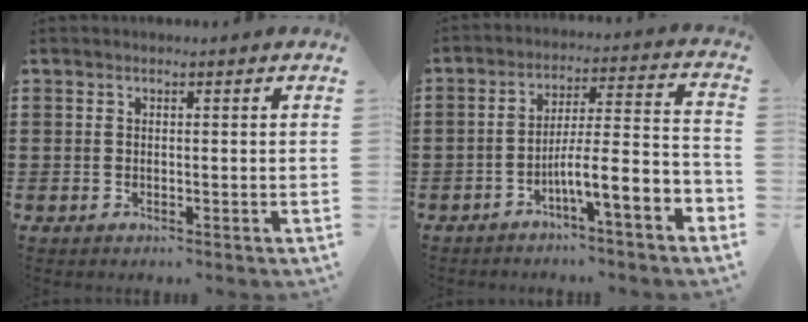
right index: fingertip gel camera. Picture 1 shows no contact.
{"total": 7.5, "force": [-4.5, 0.3, 6.0], "torque": [-0.106, -0.020, -0.090]}